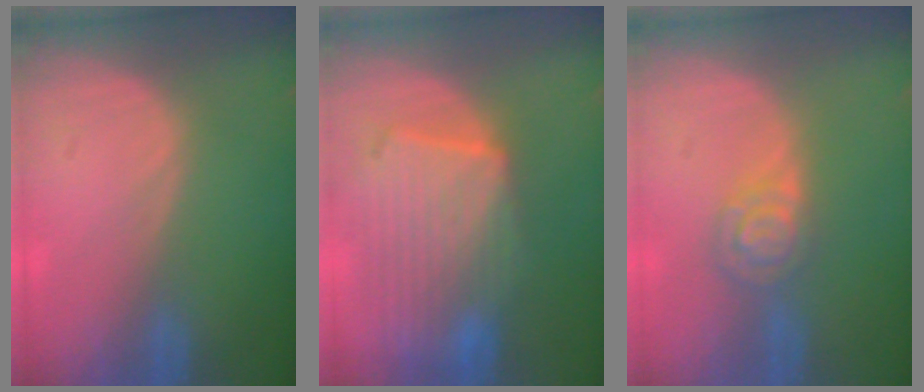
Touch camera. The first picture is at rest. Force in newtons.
{"total": 10.7, "press": 9.3, "slide": 5.3}
{"total": 4.6, "press": 4.2, "slide": 2.1}